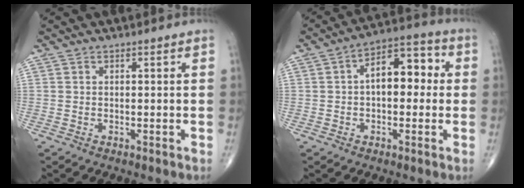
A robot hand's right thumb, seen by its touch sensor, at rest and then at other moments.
{"total": 10.7, "force": [0.9, 6.0, 8.8], "torque": [-0.105, 0.035, 0.002]}